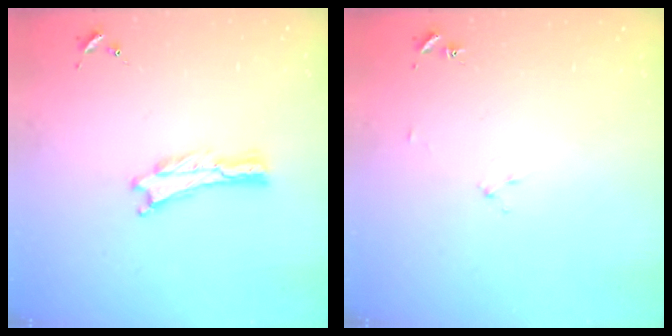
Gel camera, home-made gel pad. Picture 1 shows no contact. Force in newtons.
{"total": 1.6, "press": 1.6, "slide": 0.2}